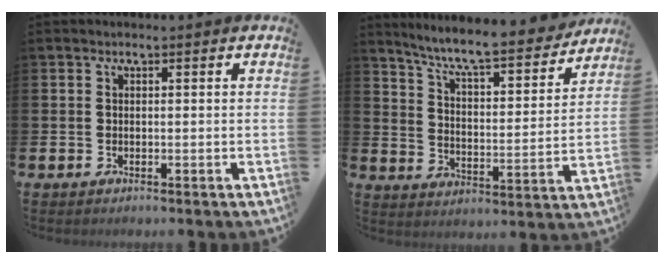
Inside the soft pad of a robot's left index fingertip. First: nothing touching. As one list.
[{"total": 8.1, "force": [7.5, 0.9, 3.0], "torque": [-0.088, -0.057, 0.124]}]